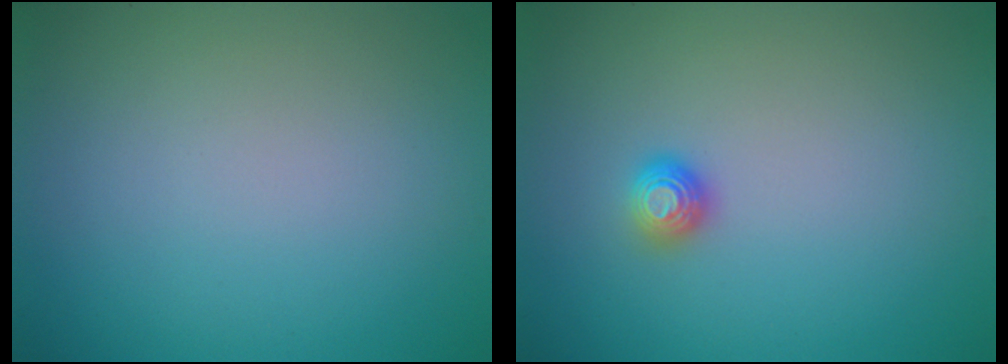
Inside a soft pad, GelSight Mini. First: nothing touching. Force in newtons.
{"total": 1.1, "press": 1.0, "slide": 0.3}